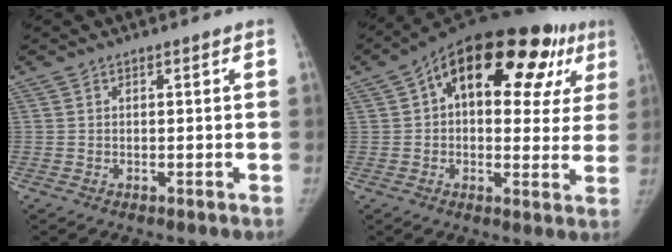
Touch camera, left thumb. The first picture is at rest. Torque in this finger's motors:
{"motor_torque": [-0.53, 1.55, 1.39, -1.38, 0.09]}